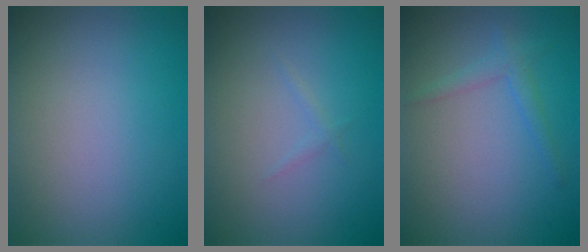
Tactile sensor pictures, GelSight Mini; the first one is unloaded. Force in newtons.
{"total": 0.5, "press": 0.5, "slide": 0.1}
{"total": 1.5, "press": 1.5, "slide": 0.0}